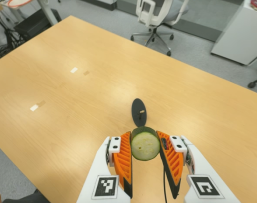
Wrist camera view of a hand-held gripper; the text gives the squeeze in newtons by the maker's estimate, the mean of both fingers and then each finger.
{"total": 11.2, "left": 10.7, "right": 11.7}